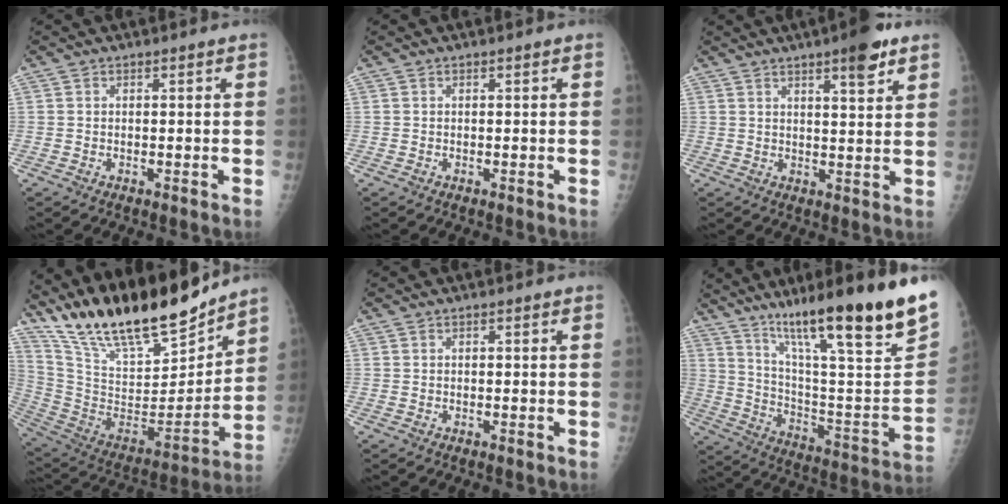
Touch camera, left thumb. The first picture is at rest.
{"total": 0.0}
{"total": 7.1, "force": [4.6, 1.4, 5.3], "torque": [-0.069, -0.024, 0.063]}
{"total": 24.9, "force": [21.4, 6.2, 11.2], "torque": [-0.162, -0.106, 0.377]}
{"total": 0.0}
{"total": 29.2, "force": [21.0, 2.2, 20.1], "torque": [-0.289, -0.109, 0.327]}